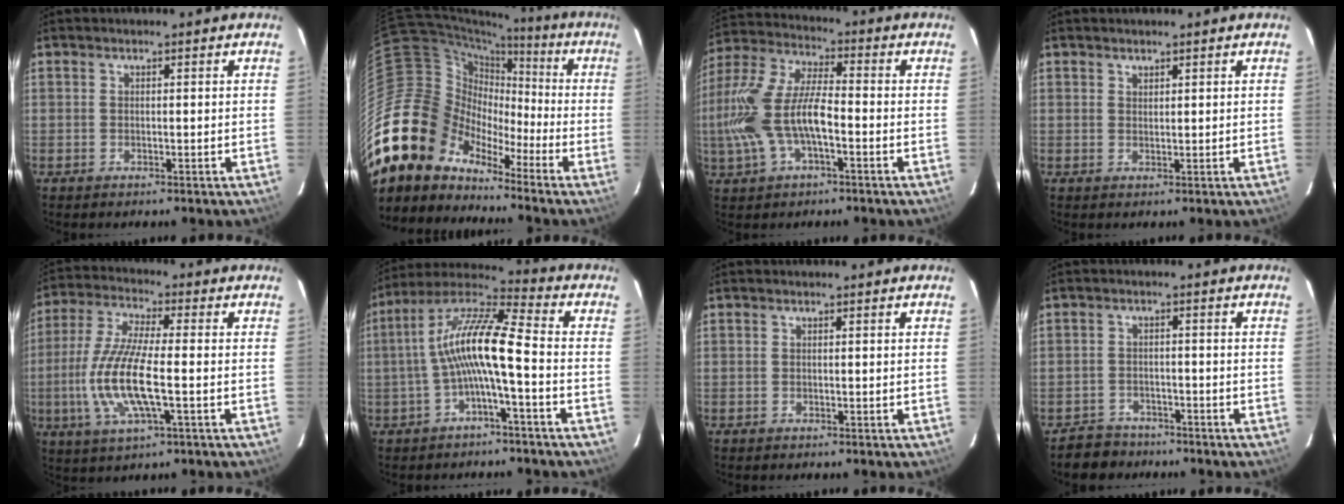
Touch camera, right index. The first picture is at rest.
{"total": 17.0, "force": [-12.4, 10.8, 4.2], "torque": [-0.095, 0.030, -0.240]}
{"total": 15.7, "force": [-4.0, 6.2, 13.9], "torque": [-0.291, 0.001, -0.074]}
{"total": 1.0, "force": [0.9, 0.5, 0.1], "torque": [-0.002, 0.002, 0.017]}
{"total": 13.7, "force": [-2.6, 3.1, 13.1], "torque": [-0.274, -0.008, -0.052]}
{"total": 11.6, "force": [-2.3, 1.4, 11.3], "torque": [-0.231, 0.023, -0.048]}
{"total": 0.0}
{"total": 5.2, "force": [-4.1, 3.2, -0.1], "torque": [-0.012, 0.021, -0.066]}